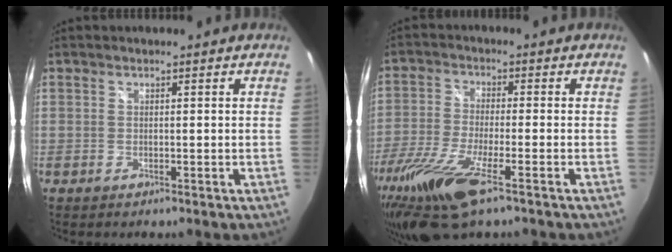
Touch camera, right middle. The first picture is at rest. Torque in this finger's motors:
{"motor_torque": [1.16, -0.98, 0.72, 0.21]}